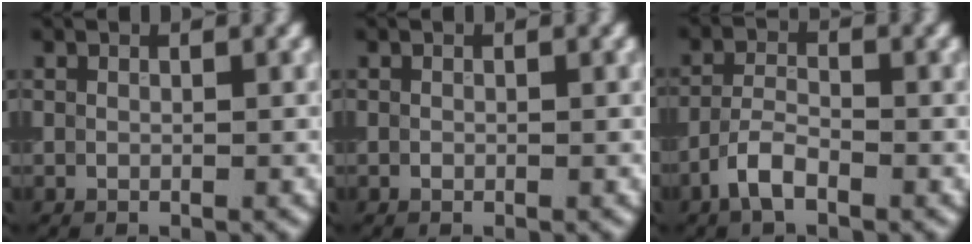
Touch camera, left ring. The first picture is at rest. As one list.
[{"total": 0.0}, {"total": 2.9, "force": [-1.8, 1.1, 2.0], "torque": [-0.042, 0.006, -0.045]}]